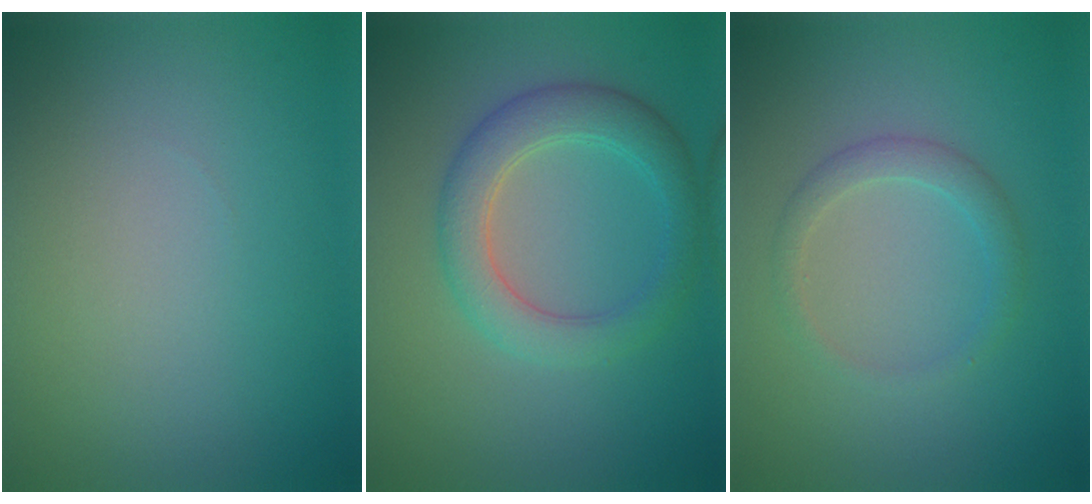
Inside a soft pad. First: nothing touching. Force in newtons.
{"total": 4.3, "press": 4.2, "slide": 0.1}
{"total": 1.9, "press": 1.9, "slide": 0.1}